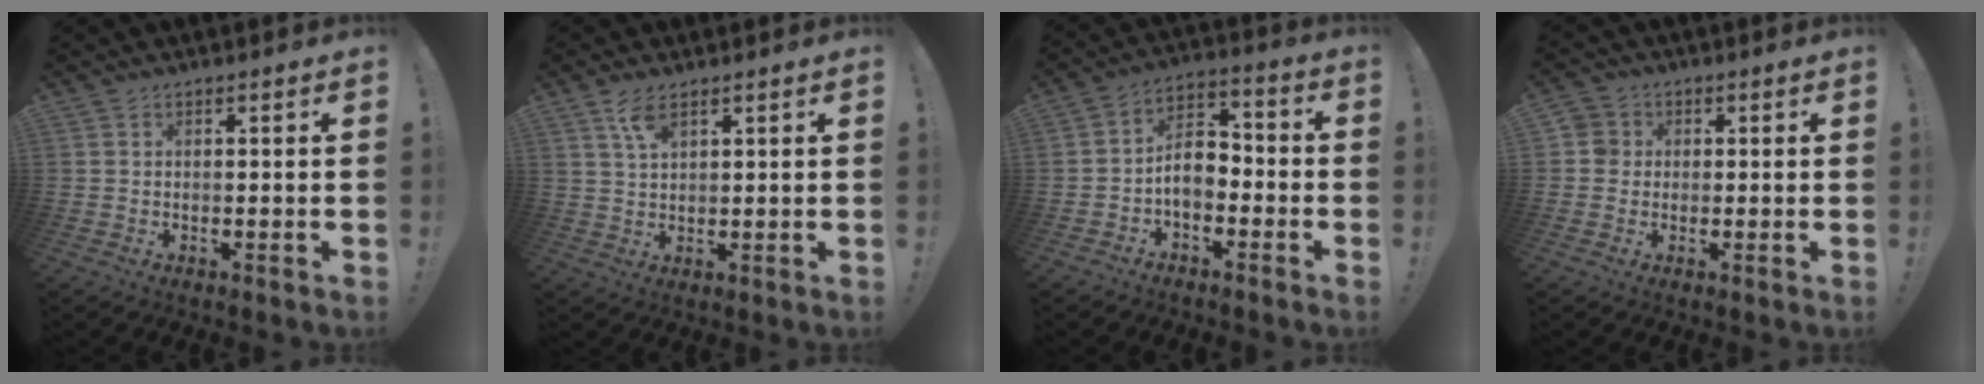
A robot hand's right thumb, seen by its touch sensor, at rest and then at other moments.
{"total": 5.0, "force": [3.1, 1.8, 3.4], "torque": [-0.060, -0.015, 0.054]}
{"total": 8.2, "force": [-2.4, 5.9, 5.2], "torque": [-0.090, 0.019, -0.039]}
{"total": 3.8, "force": [0.3, 3.7, 1.1], "torque": [-0.010, 0.008, 0.005]}